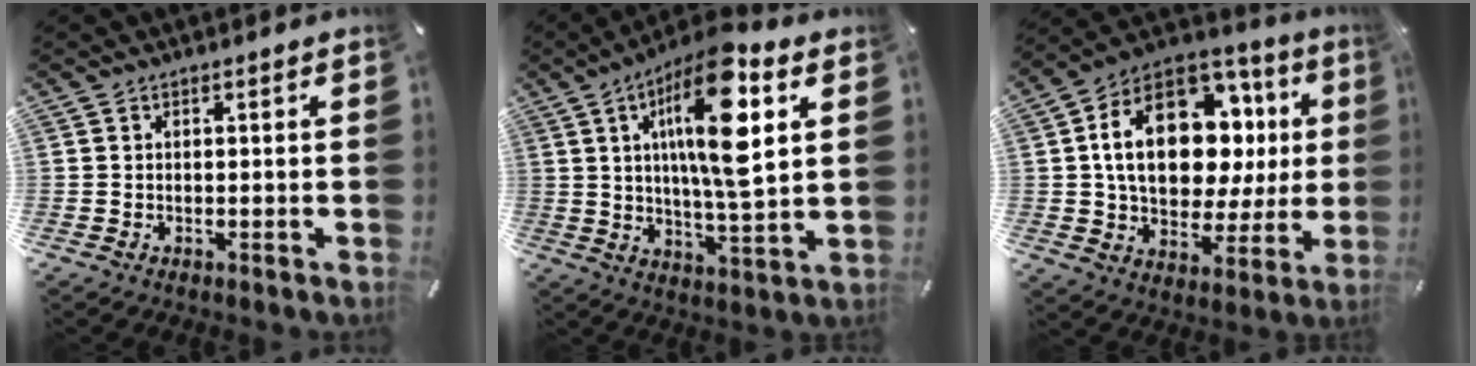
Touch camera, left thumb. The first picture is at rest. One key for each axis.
{"total": 18.3, "fx": 5.7, "fy": 5.1, "fz": 16.7, "tx": -0.300, "ty": -0.019, "tz": 0.077}
{"total": 23.2, "fx": 5.6, "fy": 15.2, "fz": 16.6, "tx": -0.276, "ty": -0.018, "tz": 0.098}